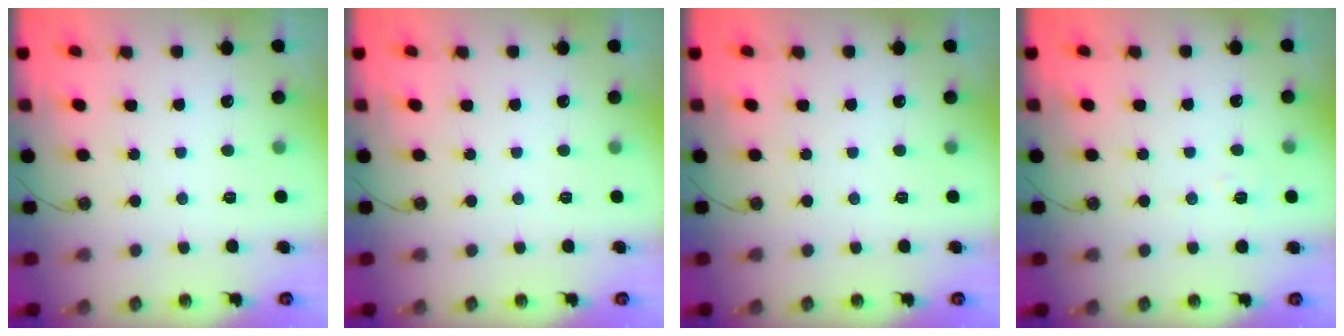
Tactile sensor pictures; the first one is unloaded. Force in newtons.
{"total": 0.0}
{"total": 0.0}
{"total": 5.0, "press": 4.6, "slide": 1.9}